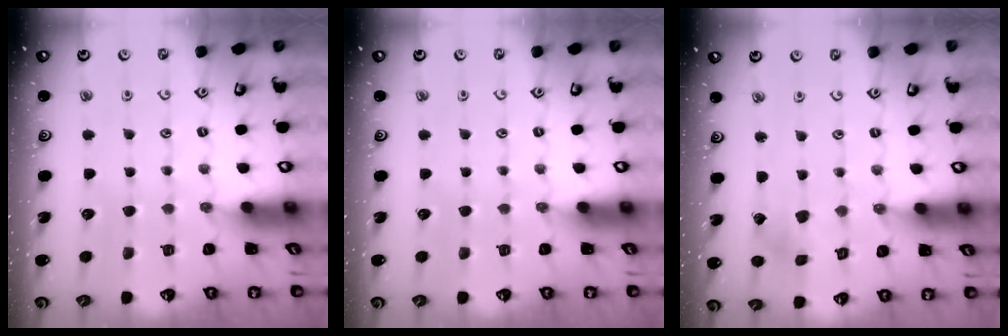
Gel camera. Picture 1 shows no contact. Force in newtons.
{"total": 0.0}
{"total": 2.6, "press": 2.5, "slide": 0.3}